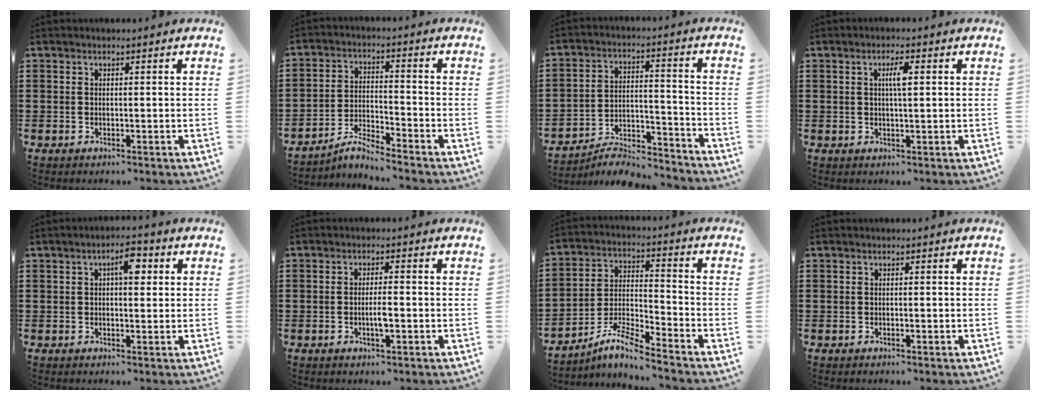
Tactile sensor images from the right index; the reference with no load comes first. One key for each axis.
{"total": 4.2, "fx": -4.1, "fy": 0.0, "fz": 1.0, "tx": -0.030, "ty": 0.001, "tz": -0.085}
{"total": 6.1, "fx": -5.9, "fy": 0.9, "fz": 1.4, "tx": -0.026, "ty": 0.007, "tz": -0.117}
{"total": 2.8, "fx": 0.6, "fy": 0.6, "fz": 2.7, "tx": -0.045, "ty": 0.002, "tz": 0.004}
{"total": 4.1, "fx": 1.2, "fy": 1.6, "fz": 3.6, "tx": -0.052, "ty": 0.000, "tz": 0.012}
{"total": 2.9, "fx": -0.8, "fy": 0.5, "fz": 2.8, "tx": -0.050, "ty": 0.001, "tz": -0.014}
{"total": 7.0, "fx": -6.1, "fy": 0.5, "fz": 3.6, "tx": -0.079, "ty": -0.006, "tz": -0.119}
{"total": 0.0}